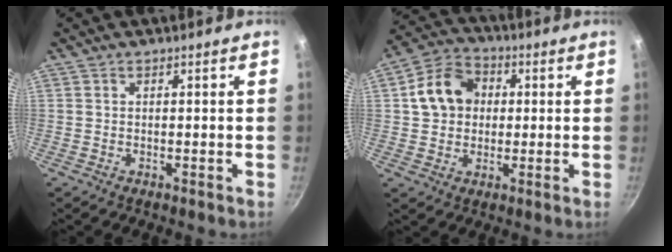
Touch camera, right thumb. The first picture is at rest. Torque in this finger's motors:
{"motor_torque": [-0.23, 0.31, -0.02, 0.04, 0.05]}